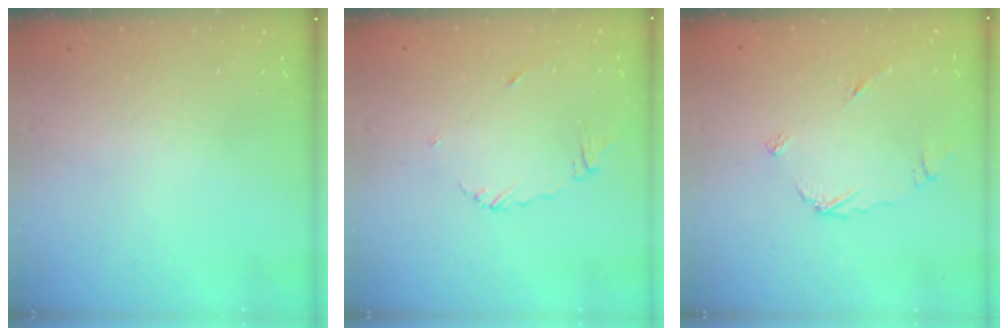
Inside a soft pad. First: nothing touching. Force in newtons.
{"total": 6.9, "press": 6.9, "slide": 0.1}
{"total": 5.5, "press": 5.5, "slide": 0.4}